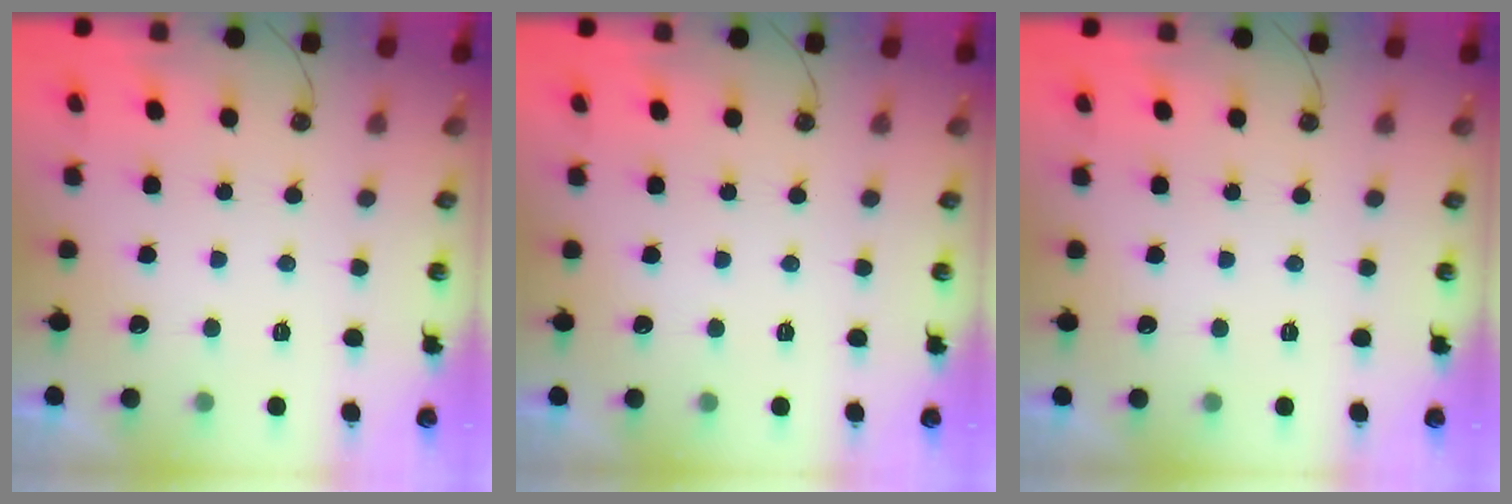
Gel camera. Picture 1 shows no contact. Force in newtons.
{"total": 0.0}
{"total": 0.0}